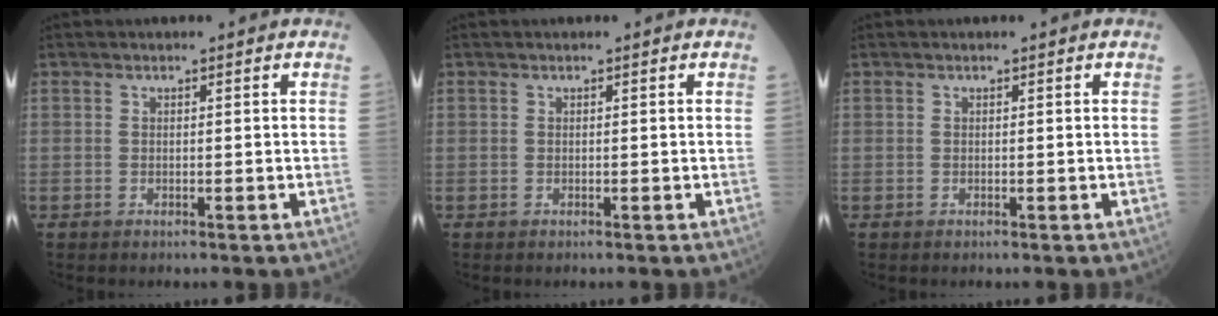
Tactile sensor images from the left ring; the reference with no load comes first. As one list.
[{"total": 0.0}, {"total": 0.0}]